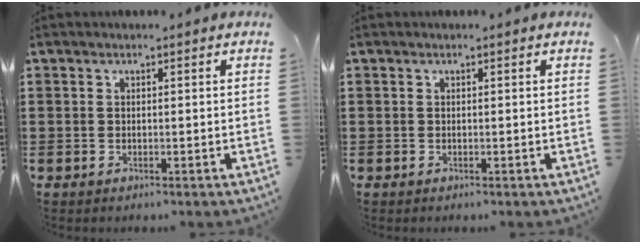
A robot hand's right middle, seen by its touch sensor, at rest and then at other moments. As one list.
[{"total": 0.0}]